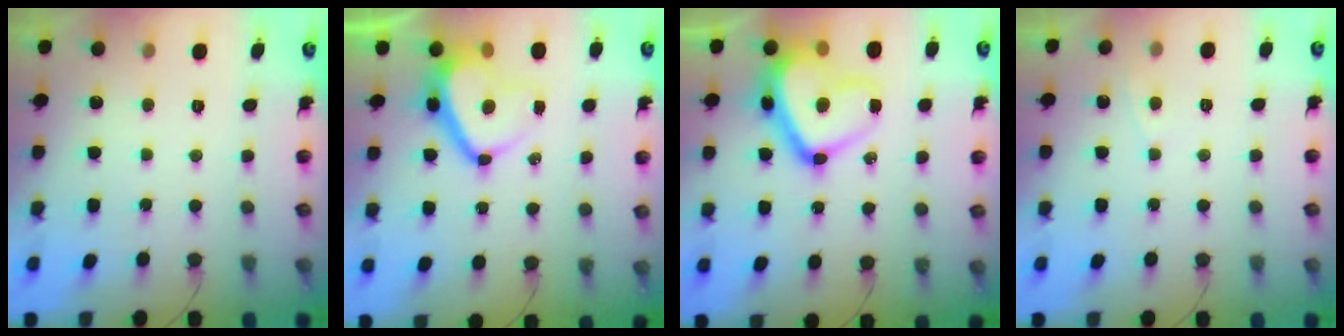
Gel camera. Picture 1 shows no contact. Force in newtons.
{"total": 9.8, "press": 9.7, "slide": 1.3}
{"total": 19.3, "press": 19.3, "slide": 1.3}
{"total": 2.3, "press": 2.3, "slide": 0.3}